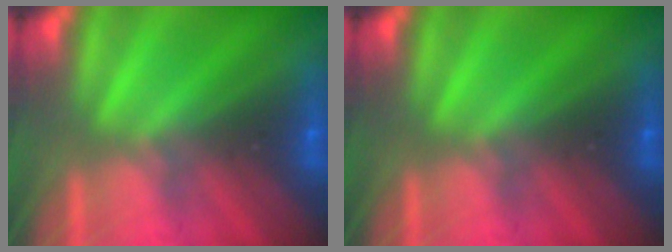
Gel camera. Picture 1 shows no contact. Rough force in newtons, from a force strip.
{"total": 0.0}